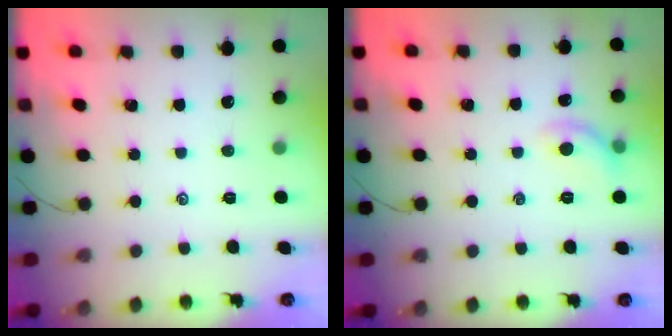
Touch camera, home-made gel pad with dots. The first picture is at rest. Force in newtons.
{"total": 7.0, "press": 6.9, "slide": 1.1}